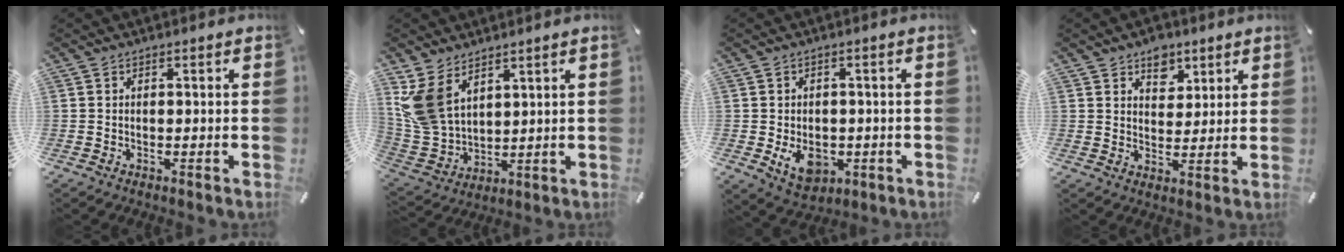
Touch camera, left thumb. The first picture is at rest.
{"total": 12.0, "force": [6.5, 7.8, 6.5], "torque": [-0.175, -0.022, 0.124]}
{"total": 7.6, "force": [-1.8, 5.8, 4.5], "torque": [-0.060, -0.002, -0.032]}
{"total": 6.3, "force": [4.0, 4.6, 1.5], "torque": [0.000, -0.023, 0.065]}